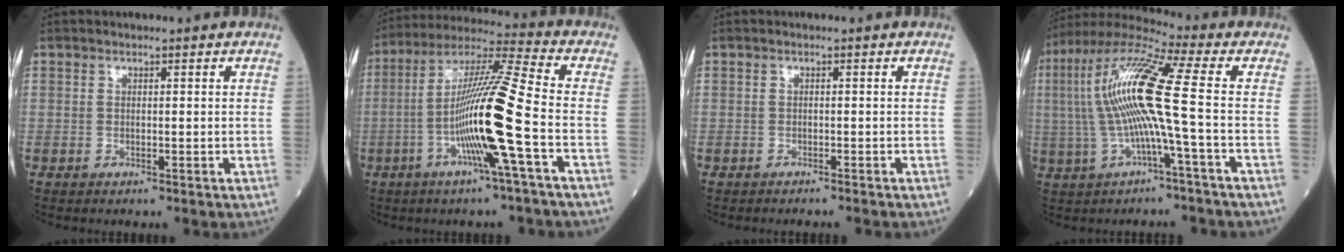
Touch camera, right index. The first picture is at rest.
{"total": 15.0, "force": [-4.0, -1.5, 14.4], "torque": [-0.272, 0.001, -0.084]}
{"total": 1.8, "force": [-1.7, -0.1, 0.6], "torque": [-0.008, -0.001, -0.022]}
{"total": 13.2, "force": [-0.4, -0.5, 13.2], "torque": [-0.268, 0.023, -0.016]}